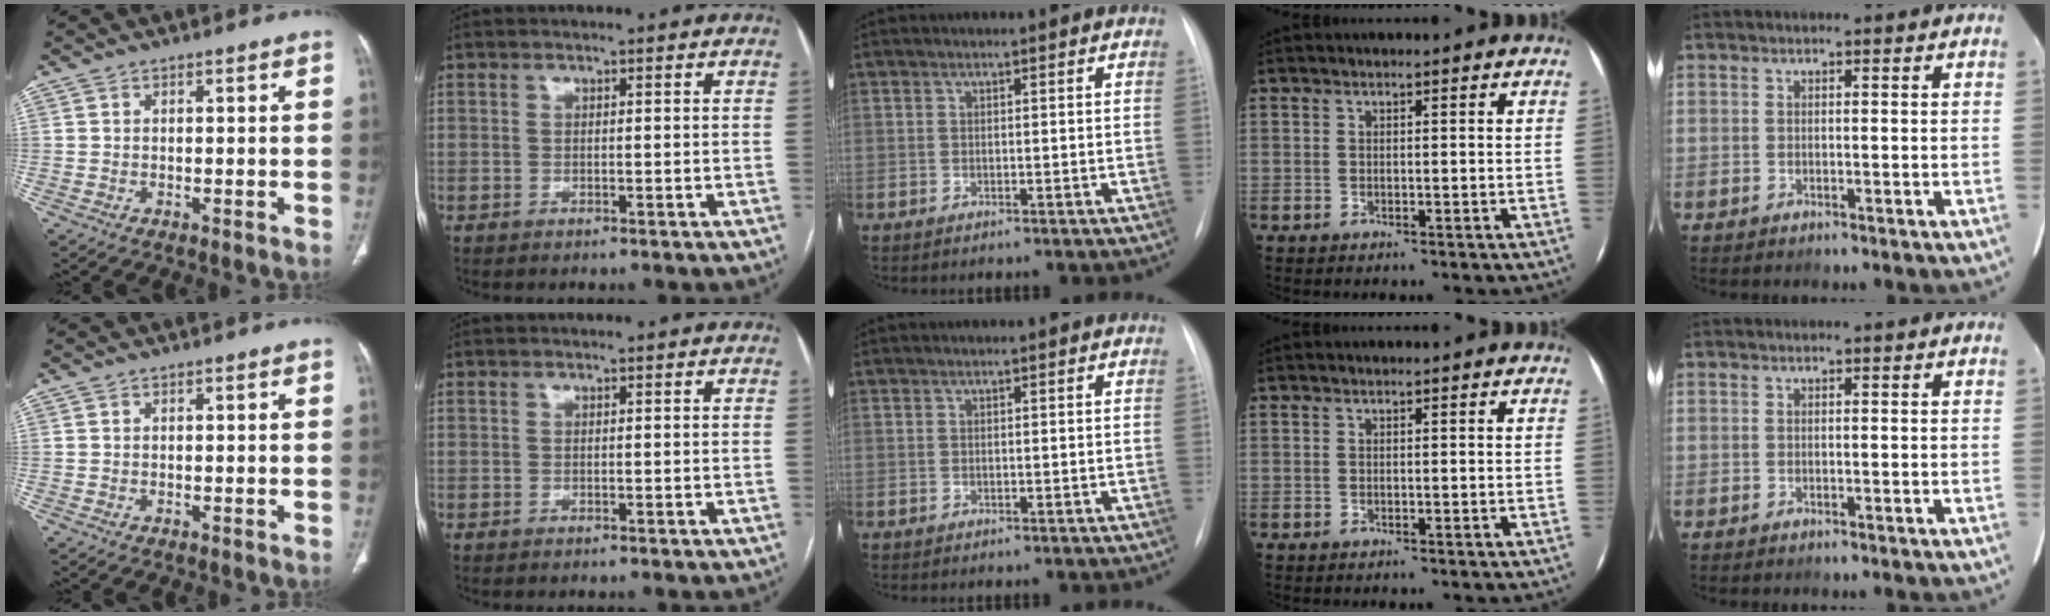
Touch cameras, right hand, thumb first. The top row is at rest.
{}